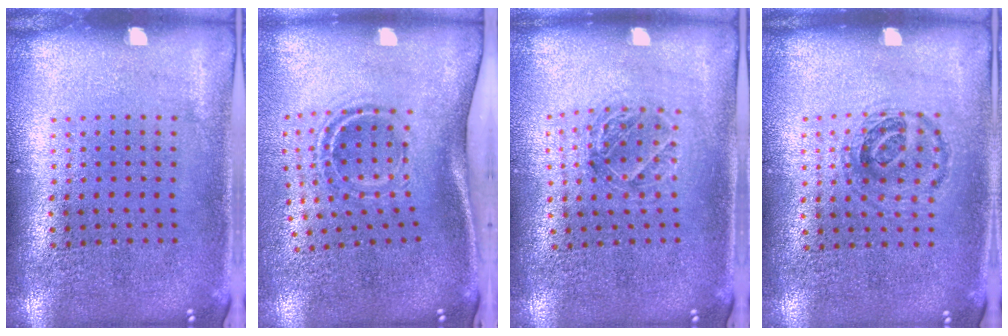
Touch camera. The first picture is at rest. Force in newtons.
{"total": 2.1, "press": 1.2, "slide": 1.7}
{"total": 1.1, "press": 1.1, "slide": 0.2}
{"total": 1.0, "press": 0.9, "slide": 0.3}